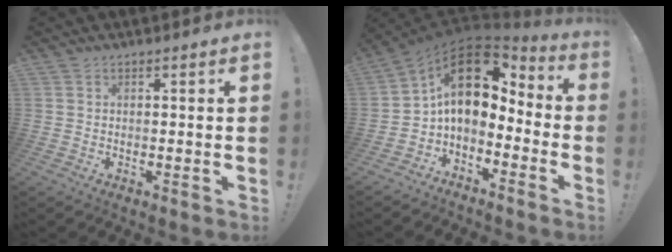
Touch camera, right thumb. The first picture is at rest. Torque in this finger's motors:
{"motor_torque": [2.69, 2.32, 1.40, -0.51, 0.07]}